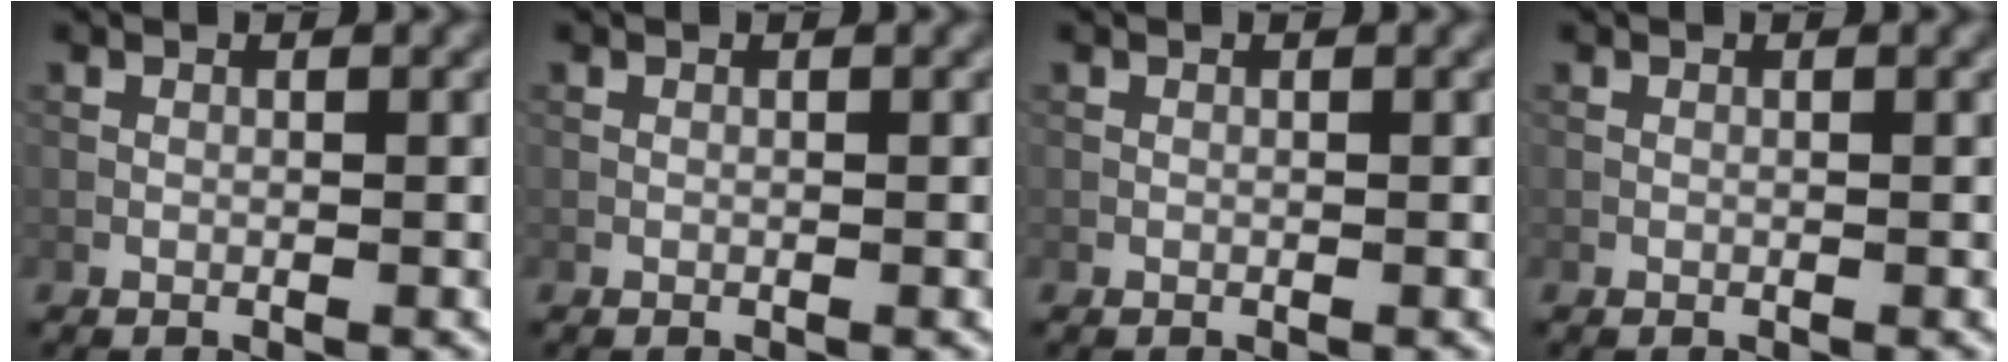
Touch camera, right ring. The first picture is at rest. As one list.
[{"total": 0.0}, {"total": 0.0}, {"total": 0.0}]